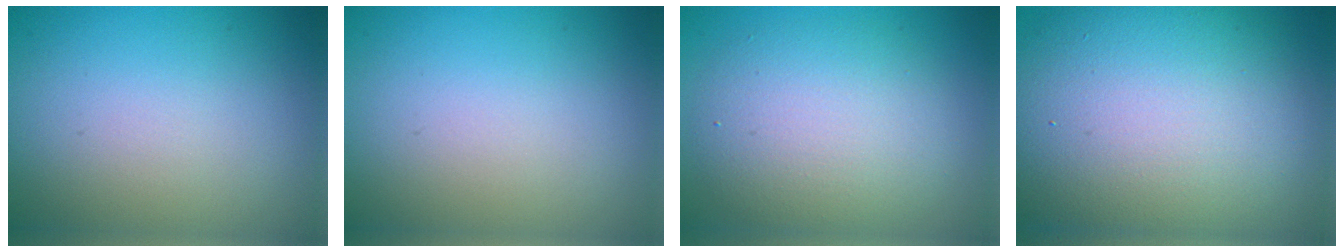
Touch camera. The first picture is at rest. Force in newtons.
{"total": 0.0}
{"total": 5.7, "press": 5.7, "slide": 0.4}
{"total": 13.7, "press": 13.7, "slide": 0.8}